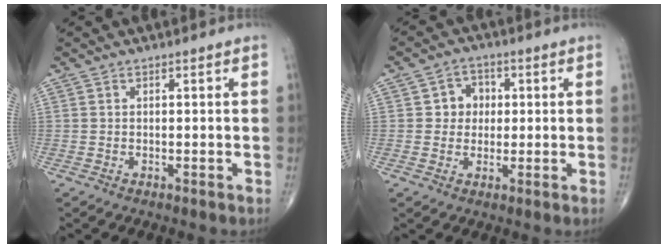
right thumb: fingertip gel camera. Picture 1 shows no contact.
{"total": 4.9, "force": [0.6, 4.4, 2.0], "torque": [0.006, 0.007, 0.001]}